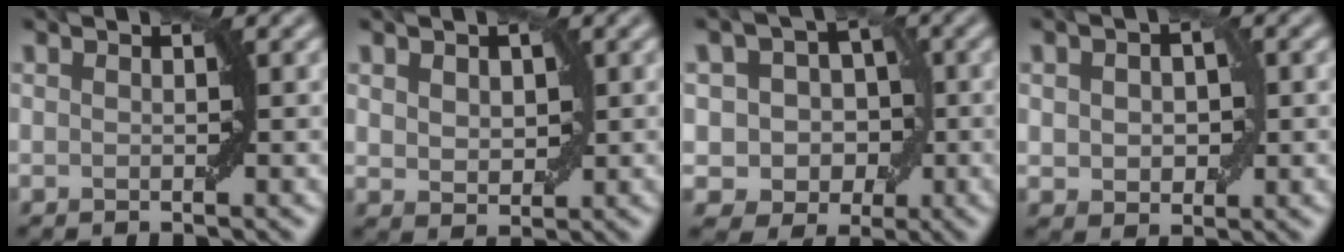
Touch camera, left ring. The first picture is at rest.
{"total": 2.3, "force": [0.8, 1.7, 1.4], "torque": [-0.026, -0.002, 0.018]}
{"total": 5.7, "force": [0.2, 5.0, 2.7], "torque": [-0.016, 0.012, -0.018]}
{"total": 3.5, "force": [0.3, 2.4, 2.5], "torque": [-0.040, 0.001, 0.005]}